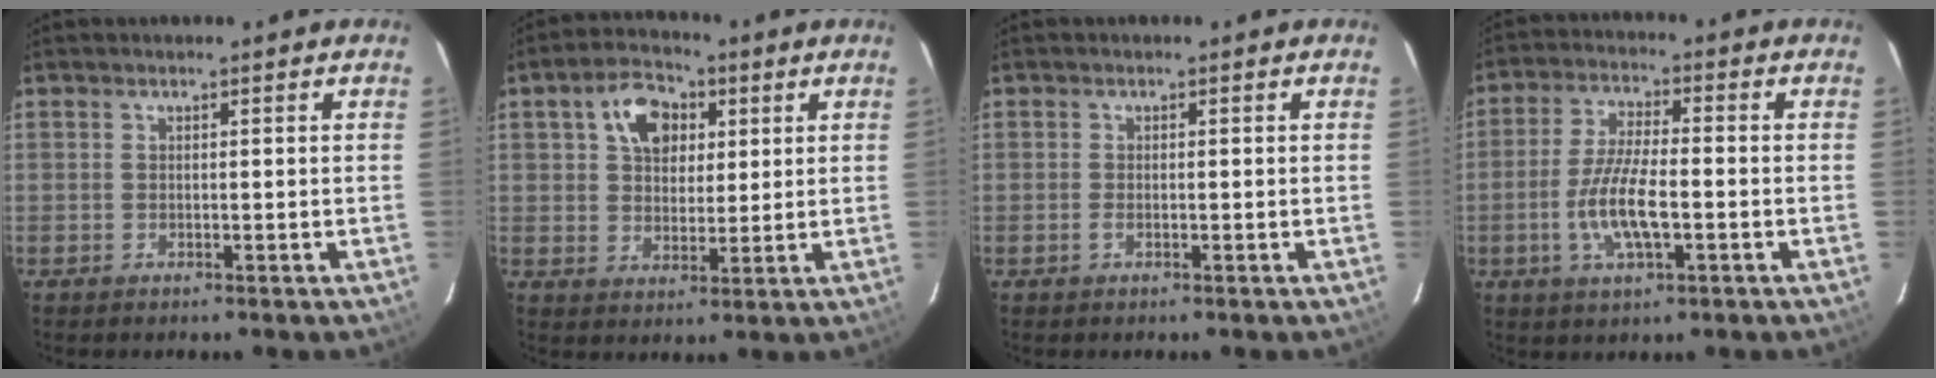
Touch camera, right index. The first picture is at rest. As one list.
[{"total": 8.9, "force": [3.3, 6.2, 5.5], "torque": [-0.097, 0.025, 0.058]}, {"total": 0.9, "force": [-0.3, 0.4, 0.7], "torque": [-0.017, -0.001, -0.006]}, {"total": 9.5, "force": [-2.7, 2.8, 8.6], "torque": [-0.175, -0.004, -0.051]}]